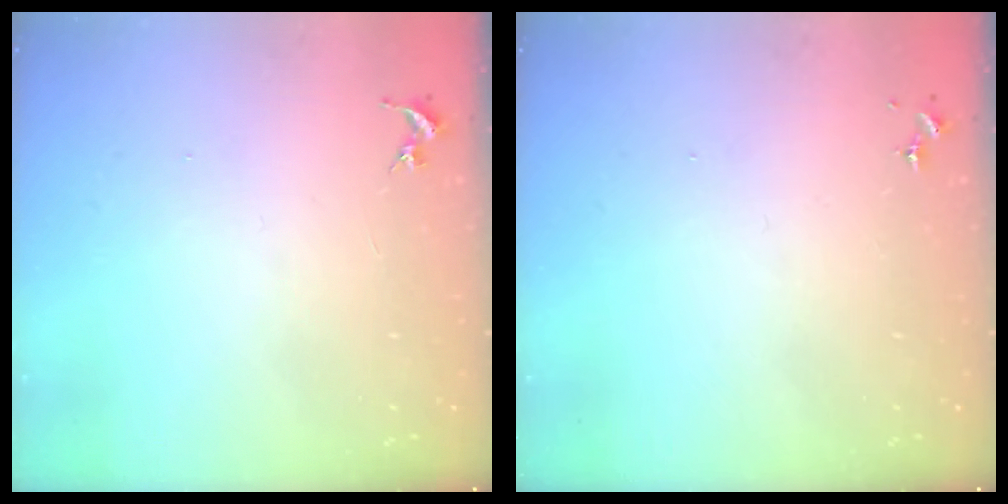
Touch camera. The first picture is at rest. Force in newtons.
{"total": 0.0}